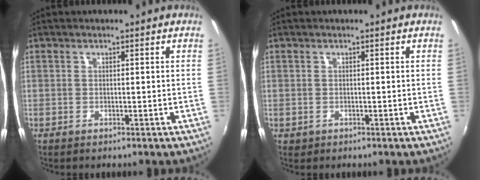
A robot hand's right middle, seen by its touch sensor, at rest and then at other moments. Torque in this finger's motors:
{"motor_torque": [-0.26, -0.09, -0.03, -0.01]}